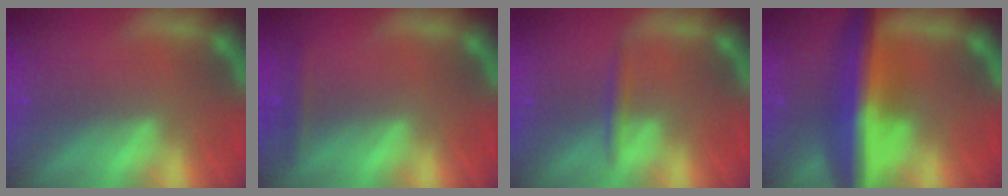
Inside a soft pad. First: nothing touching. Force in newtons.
{"total": 1.4}
{"total": 1.4}
{"total": 10.0}